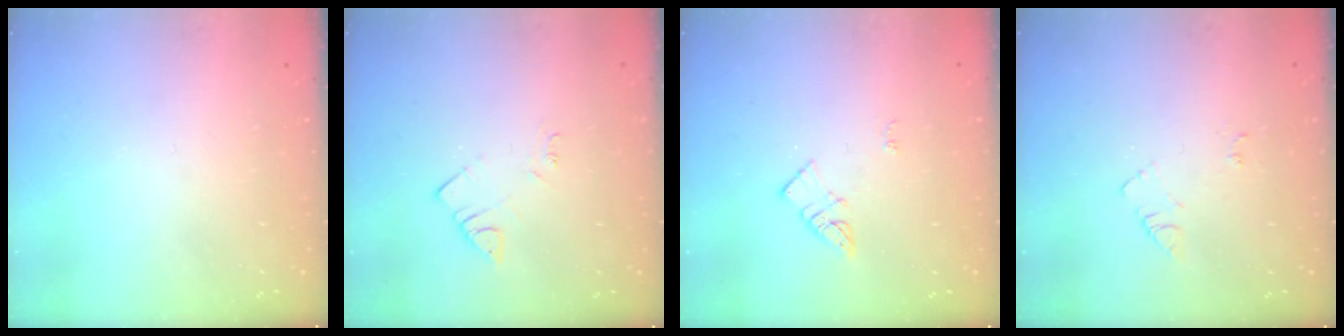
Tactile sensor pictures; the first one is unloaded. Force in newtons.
{"total": 2.9, "press": 2.9, "slide": 0.6}
{"total": 4.9, "press": 4.9, "slide": 0.5}
{"total": 6.7, "press": 6.6, "slide": 0.8}